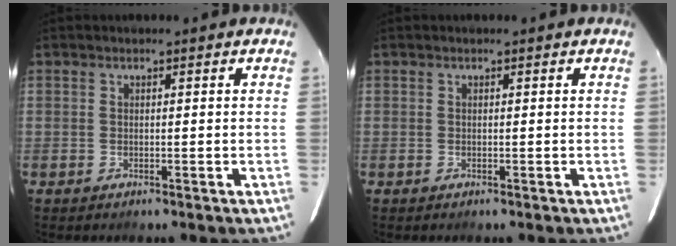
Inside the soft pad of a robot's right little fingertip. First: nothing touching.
{"total": 0.0}